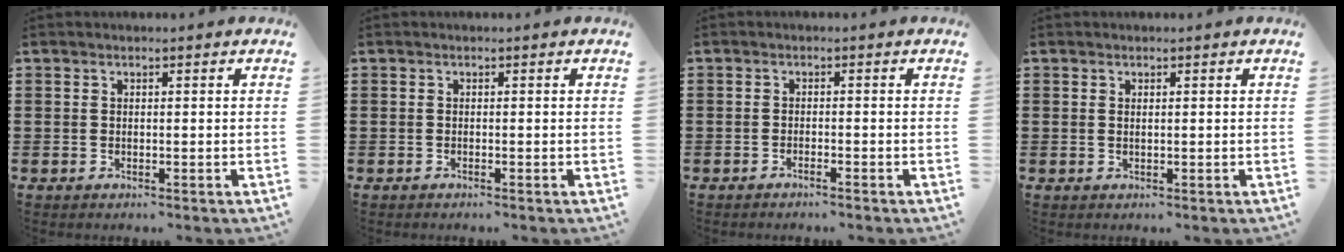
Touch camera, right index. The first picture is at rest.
{"total": 0.0}
{"total": 0.9, "force": [-0.9, -0.1, 0.2], "torque": [-0.006, 0.000, -0.017]}
{"total": 0.5, "force": [0.2, 0.1, 0.5], "torque": [-0.011, -0.001, 0.004]}